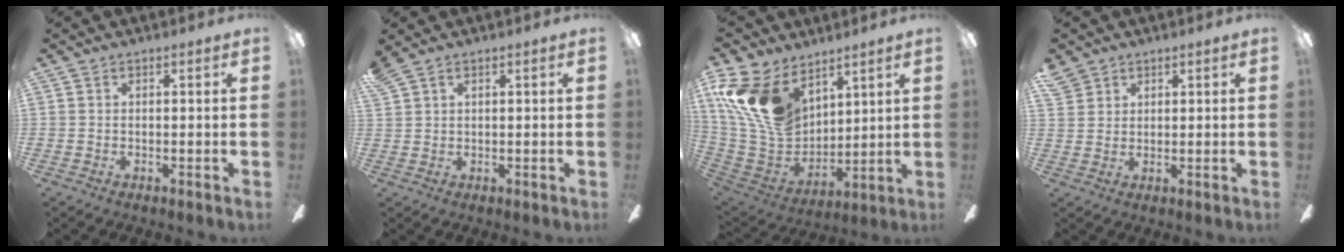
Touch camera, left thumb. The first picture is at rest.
{"total": 1.9, "force": [1.4, 0.9, 0.8], "torque": [-0.019, -0.001, 0.027]}
{"total": 18.0, "force": [9.3, 11.8, 10.0], "torque": [-0.240, -0.046, 0.177]}
{"total": 3.7, "force": [2.9, 2.3, 0.5], "torque": [-0.018, -0.004, 0.058]}